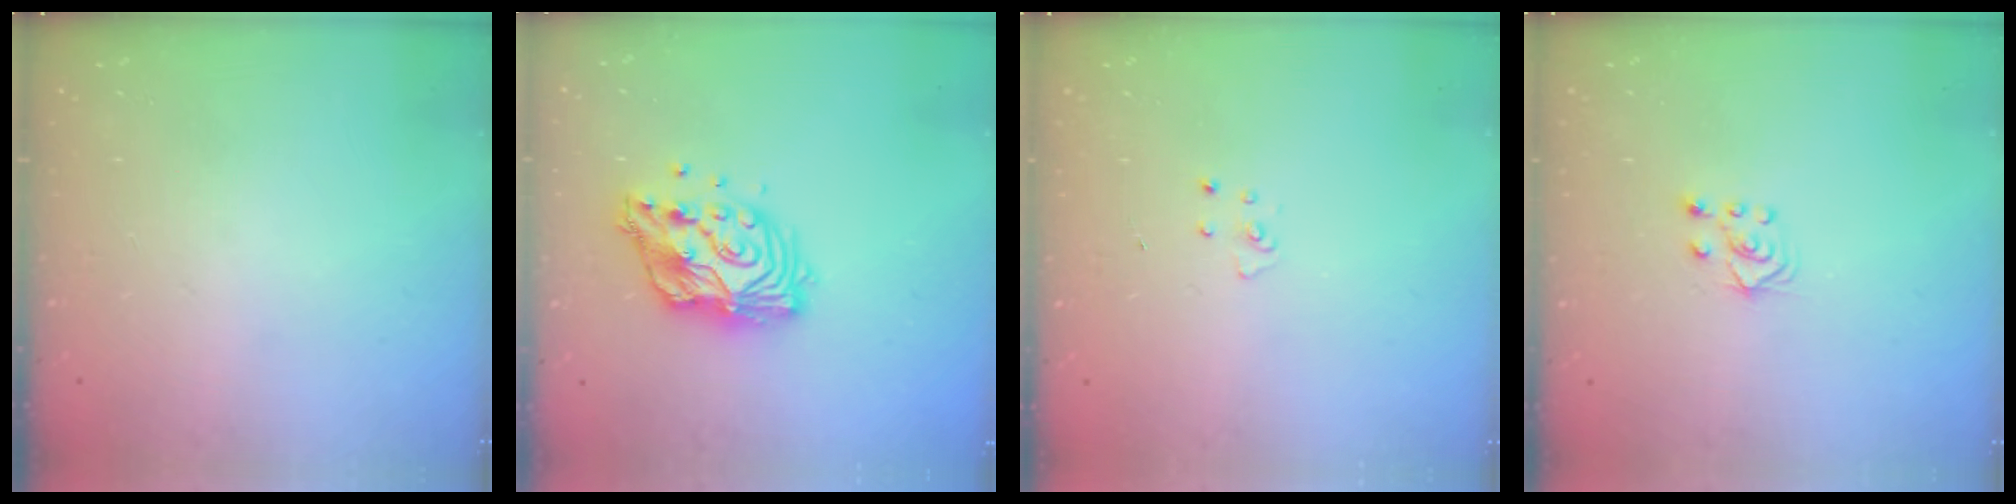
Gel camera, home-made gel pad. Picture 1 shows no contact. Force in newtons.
{"total": 13.0, "press": 13.0, "slide": 1.1}
{"total": 3.6, "press": 3.6, "slide": 0.3}
{"total": 4.1, "press": 4.1, "slide": 0.7}